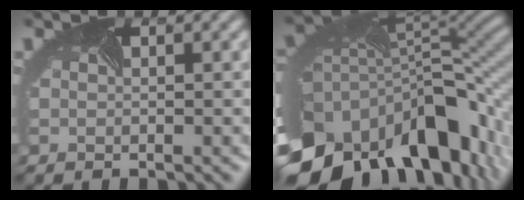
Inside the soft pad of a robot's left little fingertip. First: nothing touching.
{"total": 17.1, "force": [-9.1, 9.2, 11.1], "torque": [-0.212, -0.030, -0.136]}